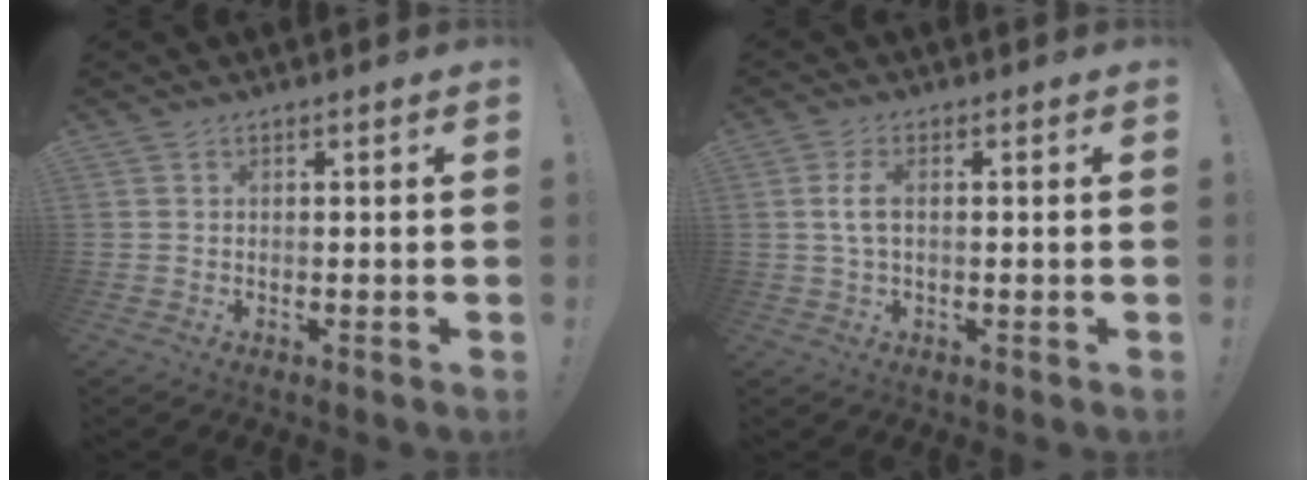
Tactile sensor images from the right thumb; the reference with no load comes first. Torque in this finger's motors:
{"motor_torque": [-0.30, 0.08, 0.32, -0.24, 0.21]}